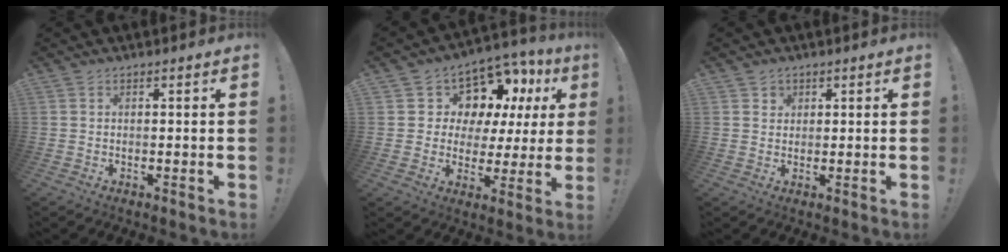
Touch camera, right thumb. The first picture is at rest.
{"total": 9.1, "force": [5.3, 6.7, 3.1], "torque": [-0.051, -0.056, 0.105]}
{"total": 2.0, "force": [1.2, 1.5, 0.2], "torque": [0.002, -0.010, 0.020]}